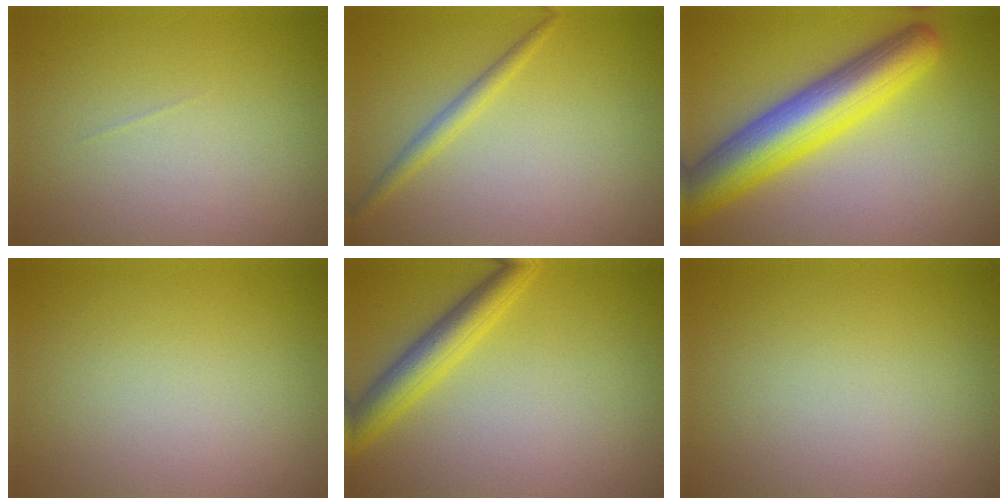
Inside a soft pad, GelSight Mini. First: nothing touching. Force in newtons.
{"total": 1.6, "press": 1.6, "slide": 0.1}
{"total": 8.5, "press": 8.5, "slide": 0.3}
{"total": 0.0}
{"total": 3.9, "press": 3.9, "slide": 0.2}
{"total": 0.0}